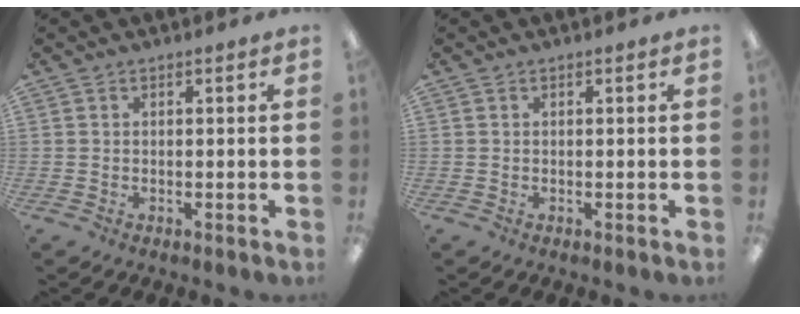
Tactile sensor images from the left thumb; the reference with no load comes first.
{"total": 0.0}